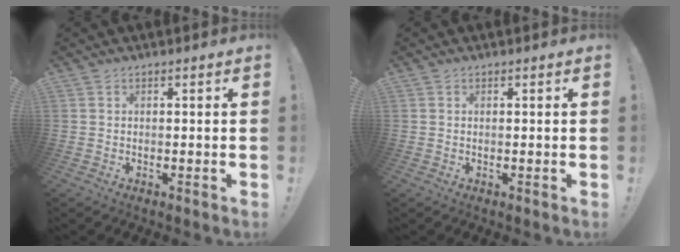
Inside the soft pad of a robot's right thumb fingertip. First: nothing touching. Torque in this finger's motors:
{"motor_torque": [0.01, -0.15, -0.11, 0.15, 0.02]}